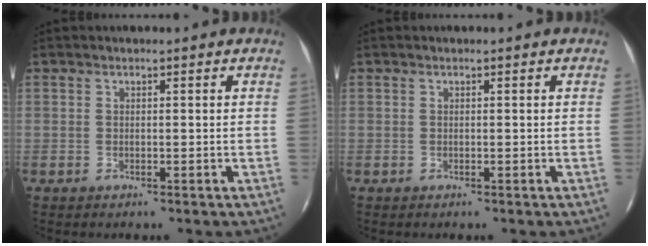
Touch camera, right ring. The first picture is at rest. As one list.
[{"total": 0.0}]